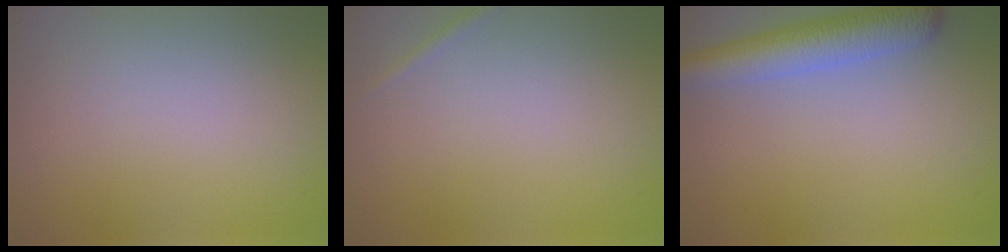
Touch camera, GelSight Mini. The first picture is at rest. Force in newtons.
{"total": 0.6, "press": 0.6, "slide": 0.0}
{"total": 5.1, "press": 5.1, "slide": 0.3}